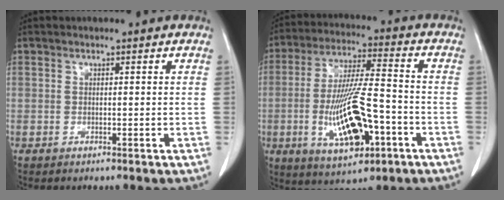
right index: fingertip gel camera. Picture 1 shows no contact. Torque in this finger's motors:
{"motor_torque": [2.14, 0.00, 0.41, 0.21]}